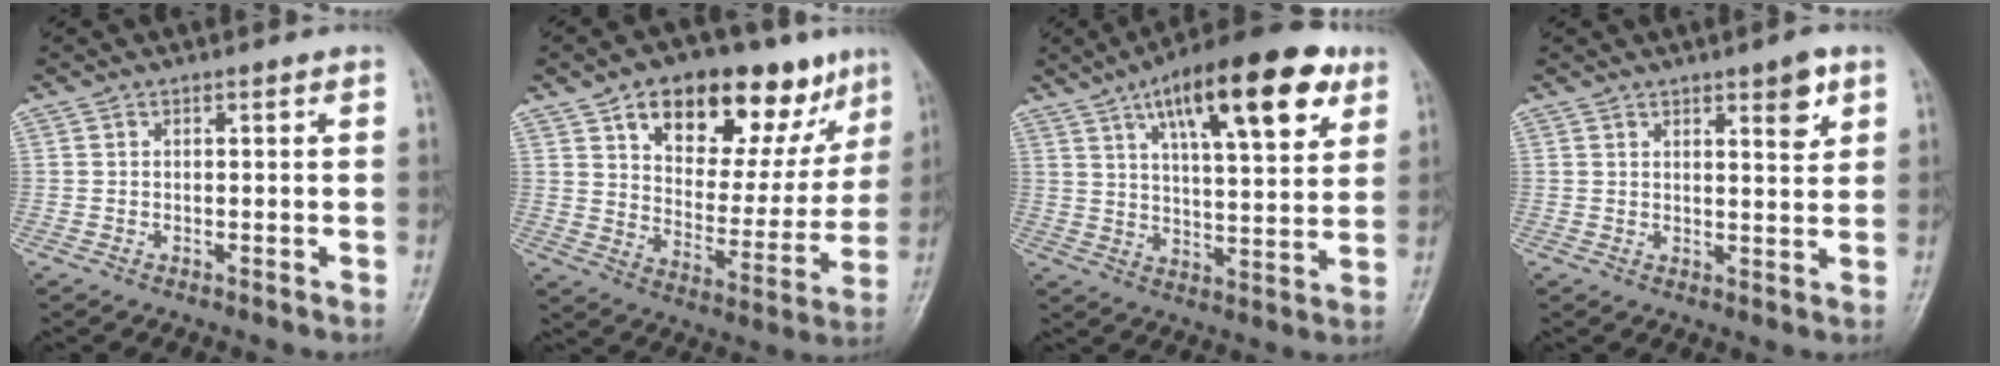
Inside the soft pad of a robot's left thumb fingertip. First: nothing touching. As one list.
[{"total": 22.4, "force": [12.3, 11.6, 14.7], "torque": [-0.161, -0.029, 0.190]}, {"total": 20.4, "force": [10.2, 6.9, 16.3], "torque": [-0.224, -0.020, 0.156]}, {"total": 5.1, "force": [2.8, 1.5, 3.9], "torque": [-0.045, -0.017, 0.038]}]